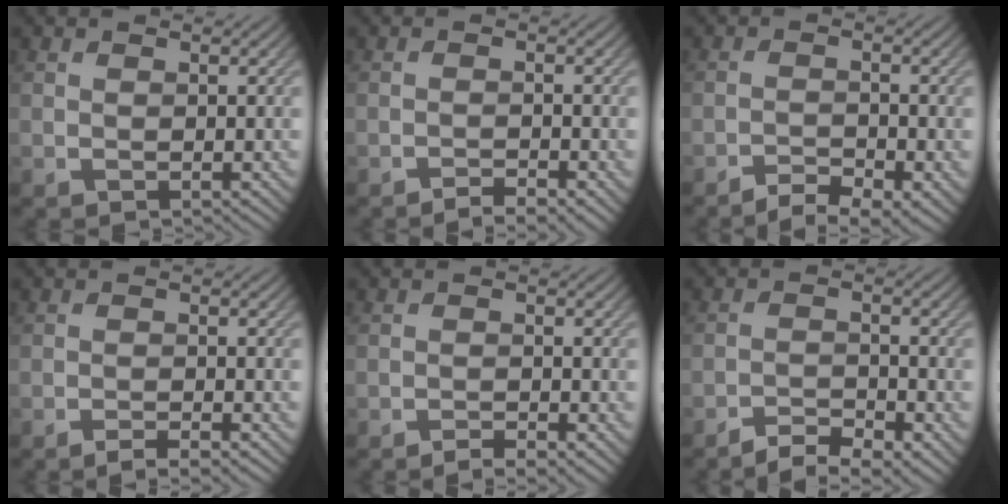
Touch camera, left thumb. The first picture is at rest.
{"total": 2.2, "force": [-1.7, 0.3, 1.3], "torque": [-0.020, 0.002, -0.033]}
{"total": 4.1, "force": [-3.2, 1.0, 2.4], "torque": [-0.042, -0.004, -0.050]}
{"total": 2.2, "force": [-1.6, 0.2, 1.5], "torque": [-0.019, 0.003, -0.034]}
{"total": 1.9, "force": [-1.4, 0.2, 1.2], "torque": [-0.019, 0.002, -0.026]}
{"total": 4.2, "force": [-3.4, 1.0, 2.2], "torque": [-0.041, -0.002, -0.060]}